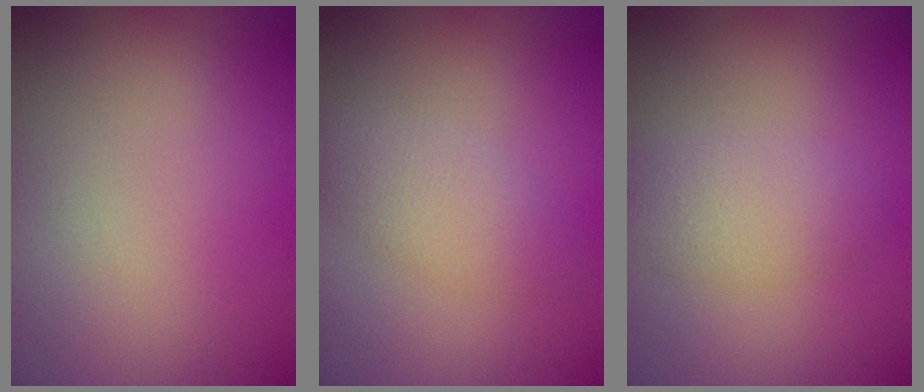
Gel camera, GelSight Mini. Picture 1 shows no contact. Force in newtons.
{"total": 2.7, "press": 2.6, "slide": 0.0}
{"total": 2.7, "press": 2.7, "slide": 0.1}